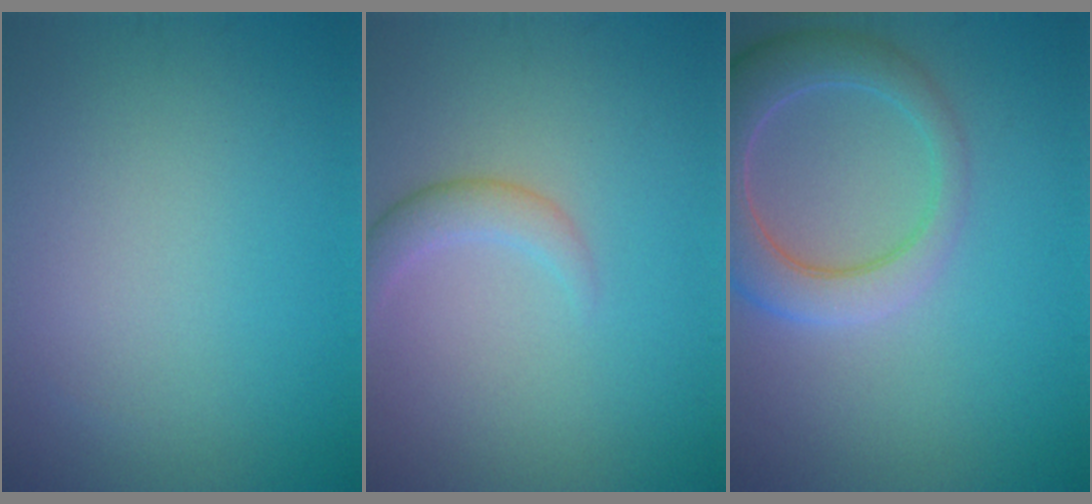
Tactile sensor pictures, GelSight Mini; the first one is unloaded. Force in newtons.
{"total": 2.0, "press": 2.0, "slide": 0.1}
{"total": 6.4, "press": 6.3, "slide": 0.8}